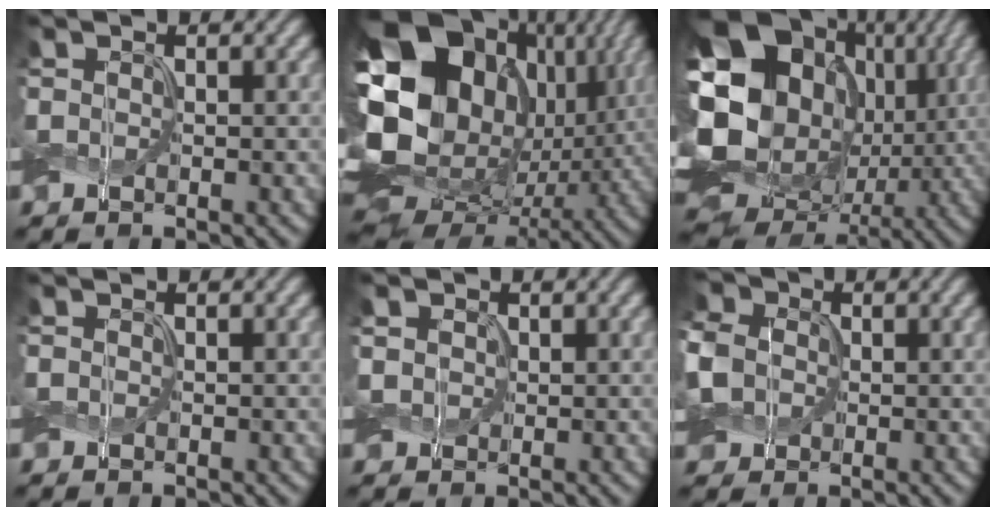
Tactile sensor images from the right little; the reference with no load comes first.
{"total": 22.9, "force": [4.0, 18.1, 13.4], "torque": [-0.293, 0.001, 0.054]}
{"total": 22.8, "force": [2.9, 19.1, 12.0], "torque": [-0.249, 0.003, 0.028]}
{"total": 0.0}
{"total": 1.9, "force": [0.6, 1.6, 0.8], "torque": [-0.029, 0.002, 0.008]}
{"total": 6.9, "force": [0.3, 5.8, 3.8], "torque": [-0.104, 0.019, -0.012]}